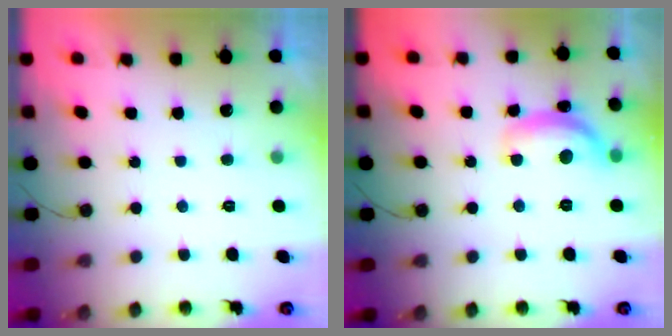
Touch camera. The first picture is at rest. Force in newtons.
{"total": 12.4, "press": 12.4, "slide": 0.7}